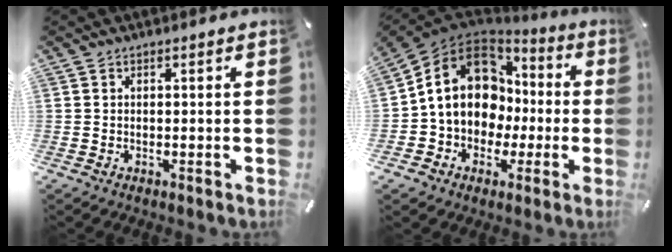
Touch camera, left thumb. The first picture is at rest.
{"total": 15.7, "force": [1.6, 13.0, 8.7], "torque": [-0.185, -0.003, 0.035]}